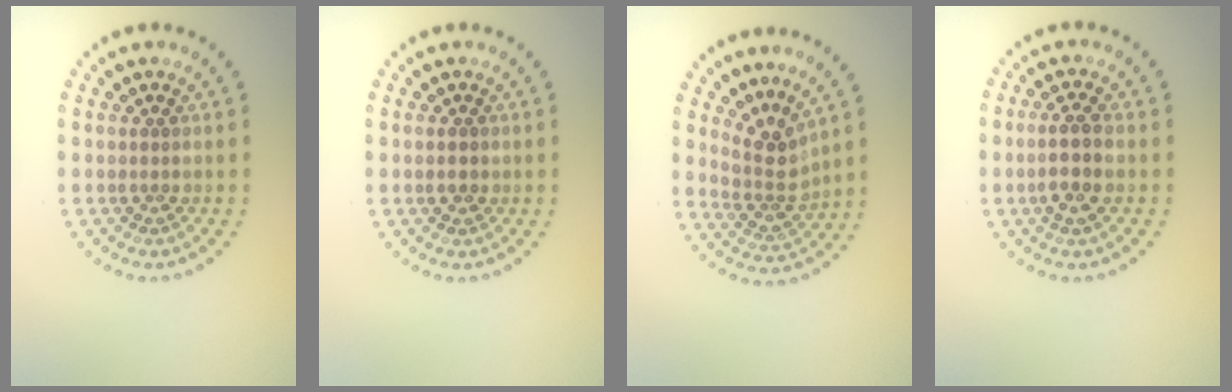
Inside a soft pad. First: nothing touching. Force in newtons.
{"total": 1.3, "press": 1.3, "slide": 0.1}
{"total": 3.1, "press": 2.2, "slide": 2.1}
{"total": 2.6, "press": 2.4, "slide": 1.0}